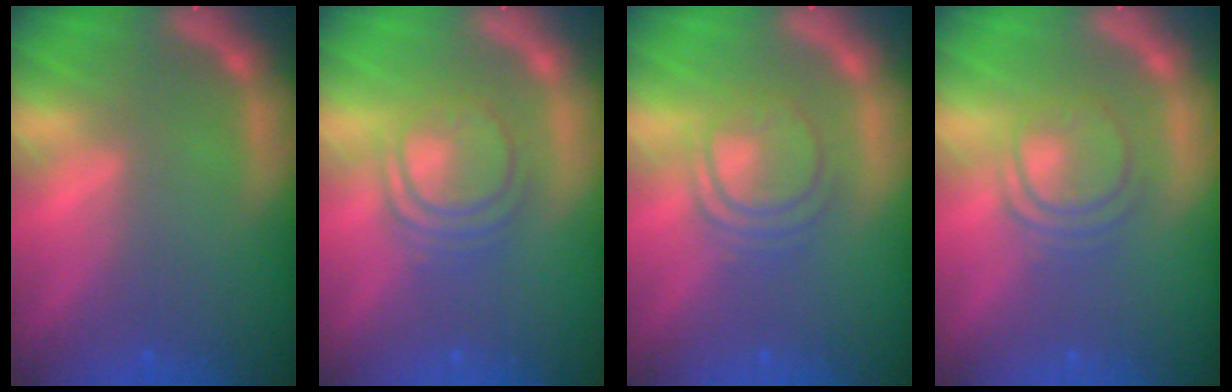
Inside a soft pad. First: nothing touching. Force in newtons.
{"total": 5.6}
{"total": 5.0}
{"total": 4.5}